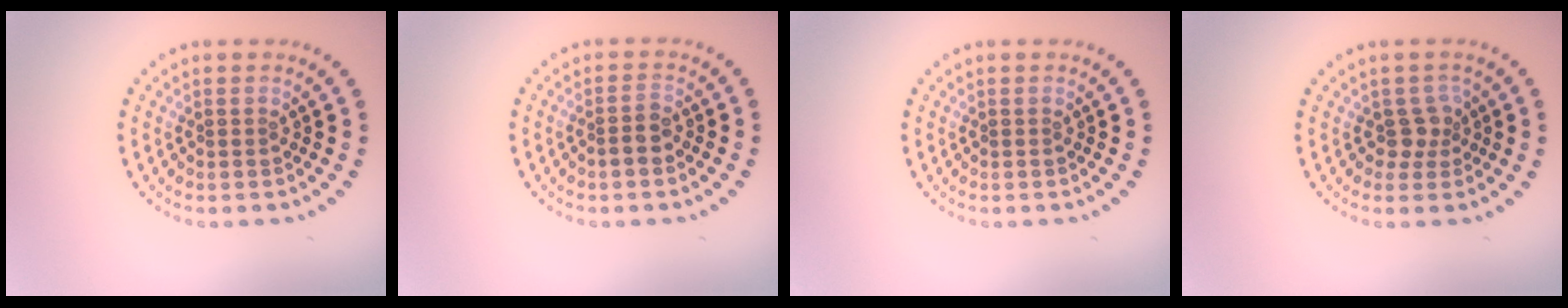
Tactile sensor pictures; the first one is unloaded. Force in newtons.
{"total": 1.3, "press": 1.2, "slide": 0.7}
{"total": 0.0}
{"total": 1.9, "press": 1.4, "slide": 1.2}